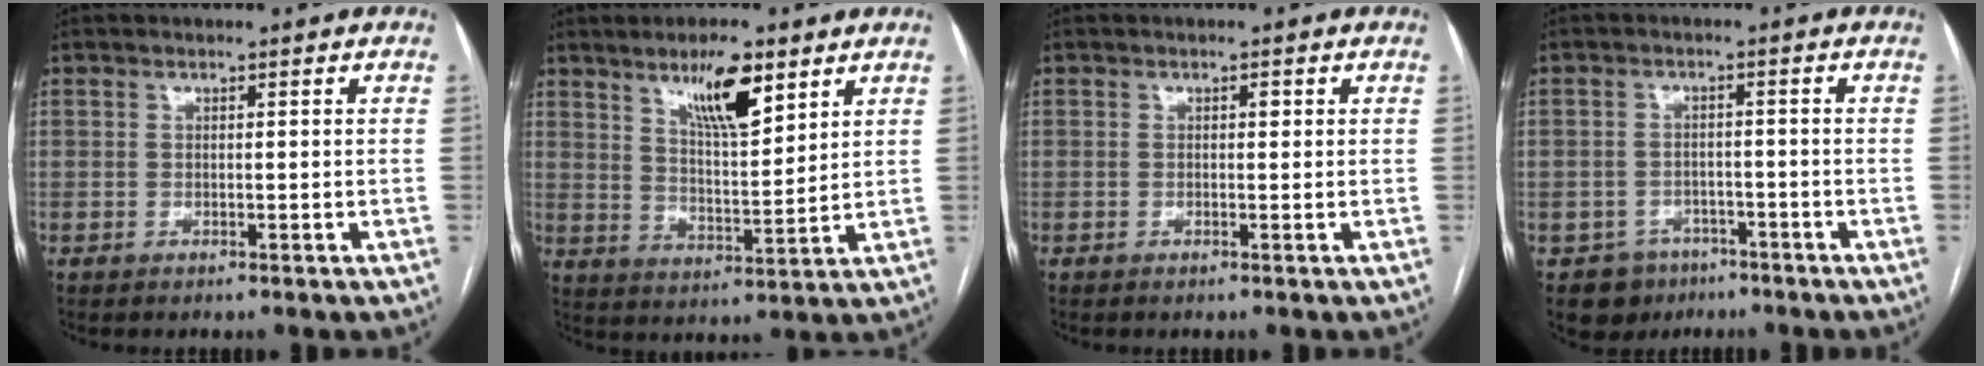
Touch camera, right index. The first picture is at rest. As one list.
[{"total": 9.8, "force": [6.0, 2.2, 7.5], "torque": [-0.131, -0.003, 0.107]}, {"total": 0.7, "force": [0.2, 0.3, 0.6], "torque": [-0.010, 0.001, 0.002]}, {"total": 5.1, "force": [-3.1, 4.1, 0.1], "torque": [0.006, 0.012, -0.043]}]